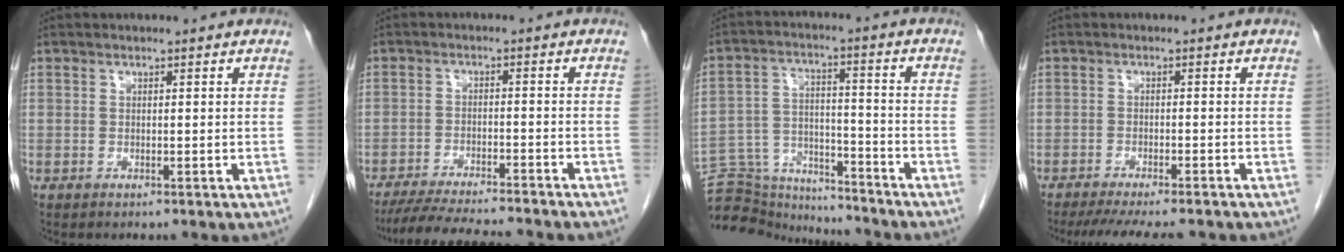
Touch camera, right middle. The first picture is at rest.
{"total": 13.5, "force": [-12.0, 0.7, 6.1], "torque": [-0.089, -0.020, -0.176]}
{"total": 14.7, "force": [-14.4, 2.2, 1.9], "torque": [-0.038, 0.036, -0.228]}
{"total": 11.1, "force": [-9.7, 1.4, 5.2], "torque": [-0.068, -0.014, -0.132]}